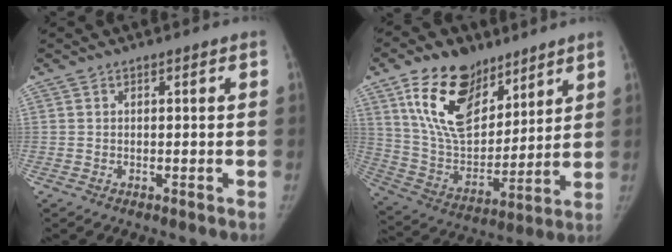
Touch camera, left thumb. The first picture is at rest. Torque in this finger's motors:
{"motor_torque": [0.35, 0.41, 1.59, -1.18, 0.11]}